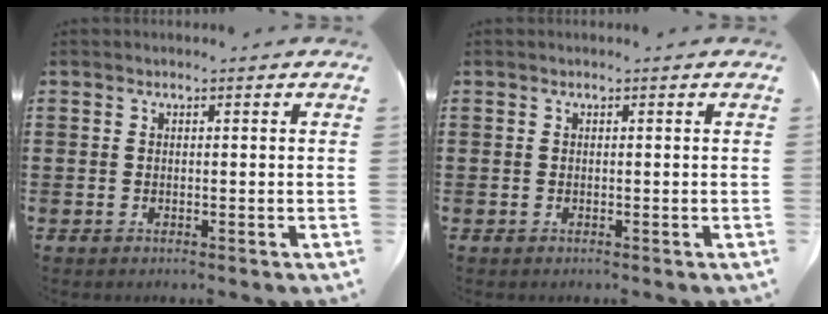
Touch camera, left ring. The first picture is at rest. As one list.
[{"total": 0.0}]